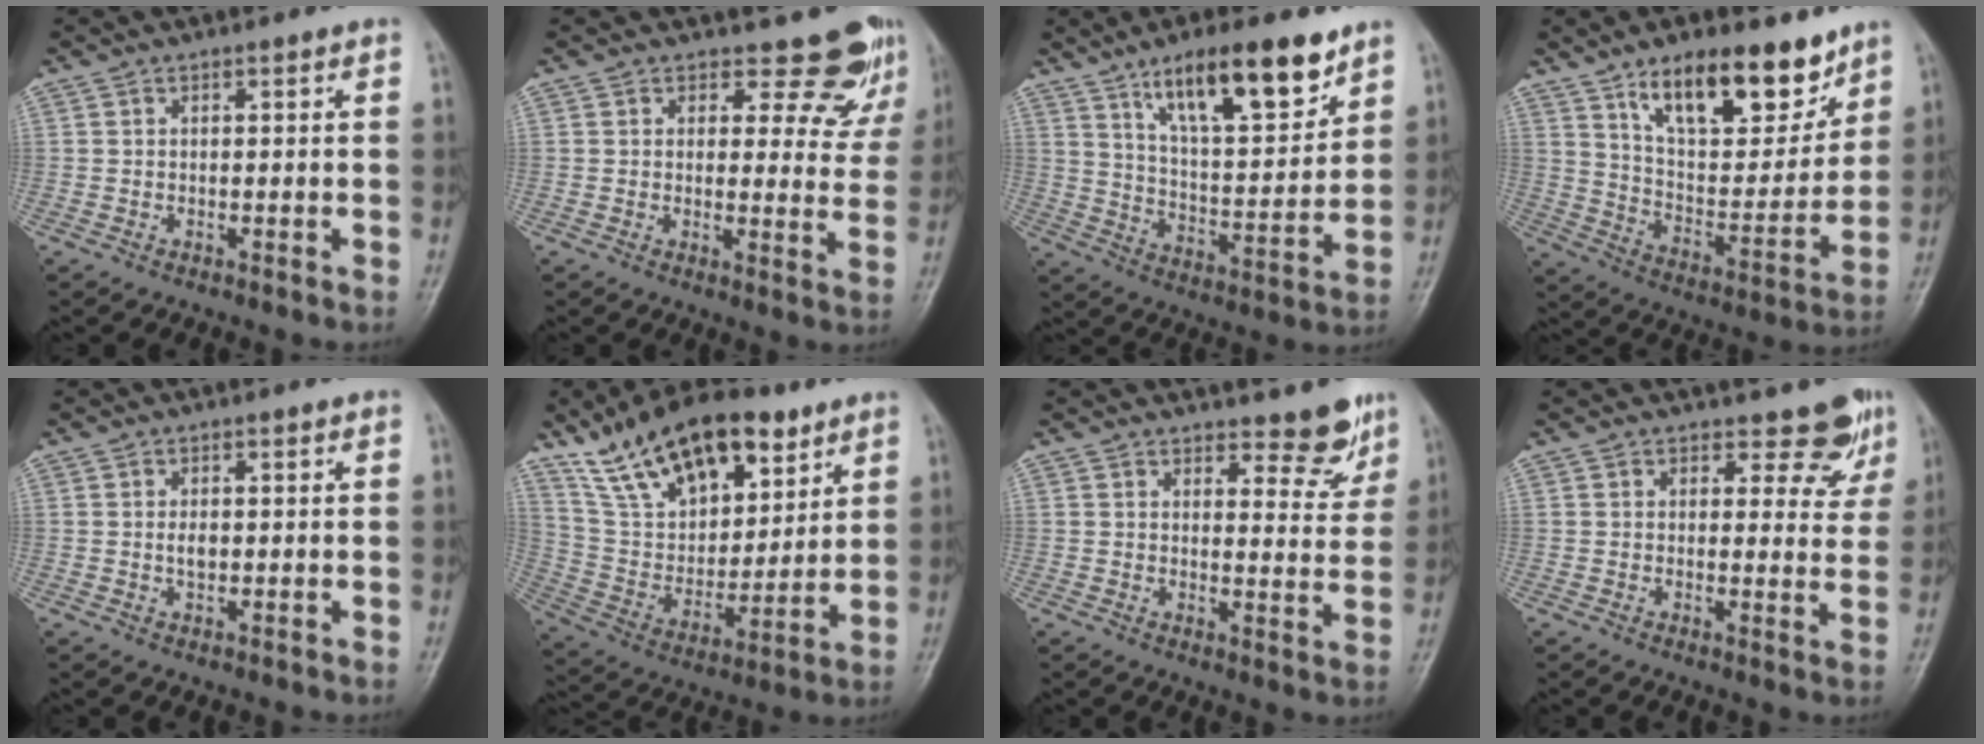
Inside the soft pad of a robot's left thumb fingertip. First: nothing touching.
{"total": 8.7, "force": [7.7, 3.9, 1.2], "torque": [0.029, -0.061, 0.073]}
{"total": 16.8, "force": [10.7, 5.0, 11.8], "torque": [-0.164, -0.055, 0.187]}
{"total": 18.7, "force": [12.2, 7.9, 11.9], "torque": [-0.135, -0.075, 0.210]}
{"total": 2.0, "force": [0.2, 1.2, 1.6], "torque": [-0.026, -0.002, 0.004]}
{"total": 22.7, "force": [14.0, 11.0, 14.1], "torque": [-0.205, -0.043, 0.256]}
{"total": 6.7, "force": [5.5, 2.6, 2.9], "torque": [-0.007, -0.044, 0.071]}
{"total": 5.8, "force": [4.8, 2.9, 1.3], "torque": [0.017, -0.037, 0.049]}